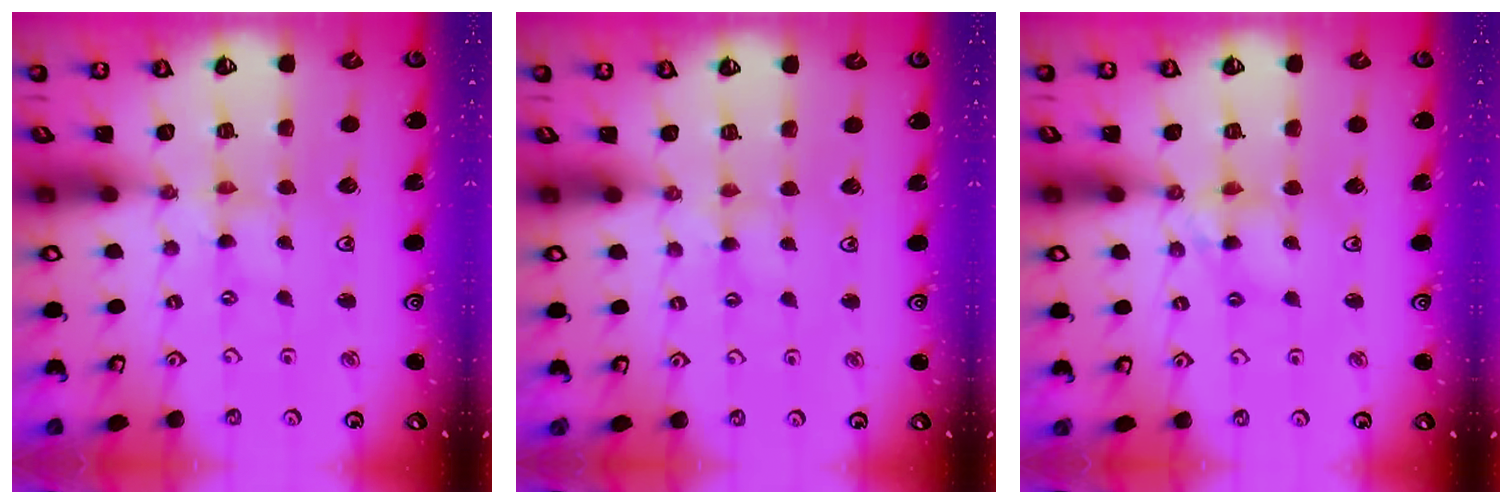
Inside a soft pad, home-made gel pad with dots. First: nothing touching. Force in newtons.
{"total": 2.0, "press": 1.9, "slide": 0.3}
{"total": 6.6, "press": 6.6, "slide": 0.6}